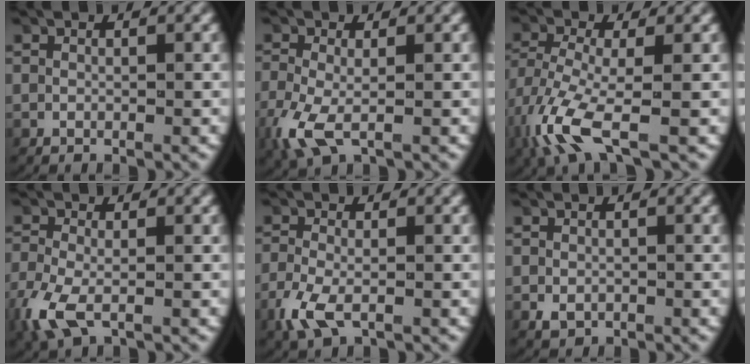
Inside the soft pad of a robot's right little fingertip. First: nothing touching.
{"total": 3.5, "force": [-1.4, 2.0, 2.5], "torque": [-0.077, -0.022, -0.016]}
{"total": 4.2, "force": [-1.8, 1.8, 3.3], "torque": [-0.091, -0.031, -0.021]}
{"total": 3.5, "force": [-1.7, 2.1, 2.2], "torque": [-0.071, -0.018, -0.022]}
{"total": 3.4, "force": [-1.9, 1.9, 2.1], "torque": [-0.065, -0.017, -0.027]}
{"total": 1.4, "force": [-0.6, 1.1, 0.5], "torque": [-0.018, -0.011, -0.001]}